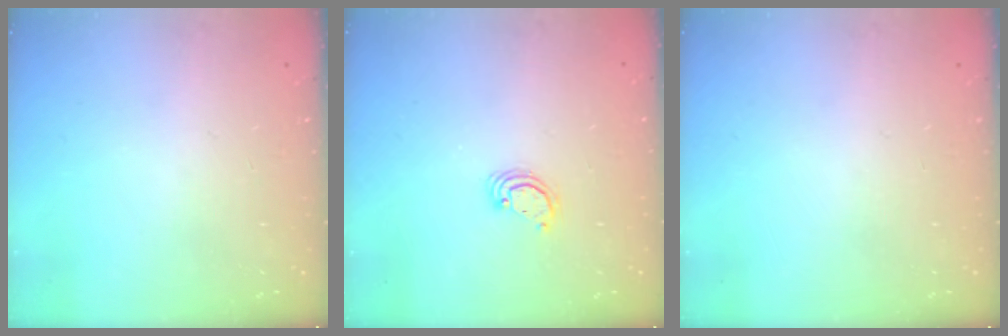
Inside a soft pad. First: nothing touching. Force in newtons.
{"total": 2.5, "press": 2.5, "slide": 0.2}
{"total": 0.0}